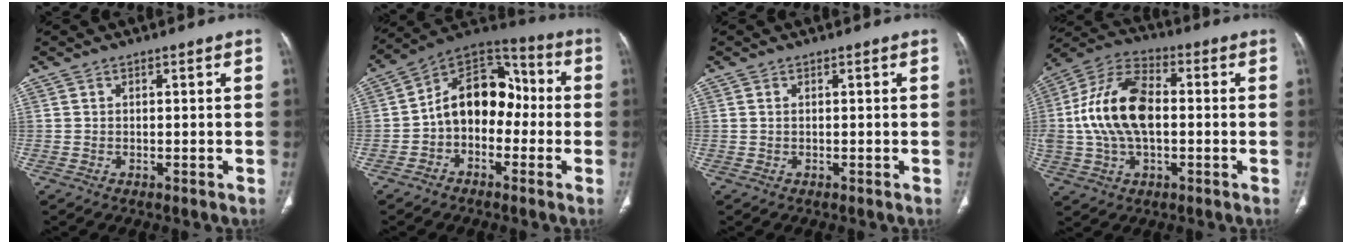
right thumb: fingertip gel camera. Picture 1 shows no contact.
{"total": 13.7, "force": [-1.7, 9.8, 9.4], "torque": [-0.113, 0.052, -0.046]}
{"total": 0.0}
{"total": 16.3, "force": [0.1, 9.3, 13.4], "torque": [-0.260, 0.030, -0.004]}